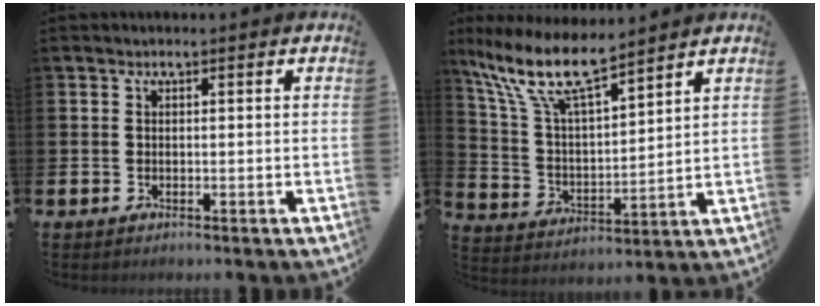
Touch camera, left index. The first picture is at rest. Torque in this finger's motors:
{"motor_torque": [0.35, -0.27, 0.99, 0.21]}